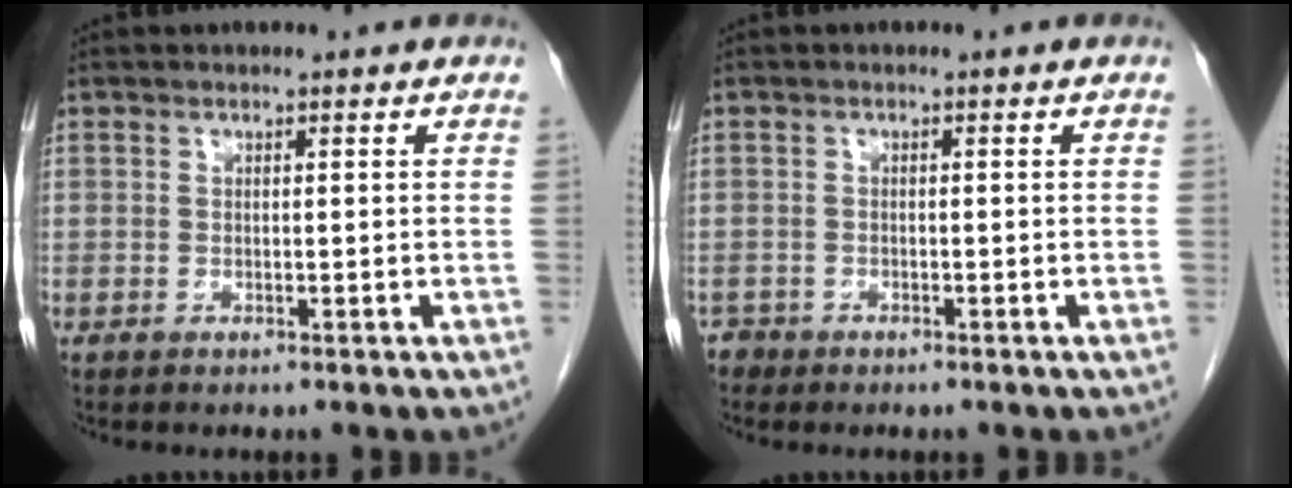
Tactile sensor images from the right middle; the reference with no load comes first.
{"total": 1.0, "force": [-0.8, 0.5, -0.2], "torque": [0.005, 0.002, -0.016]}